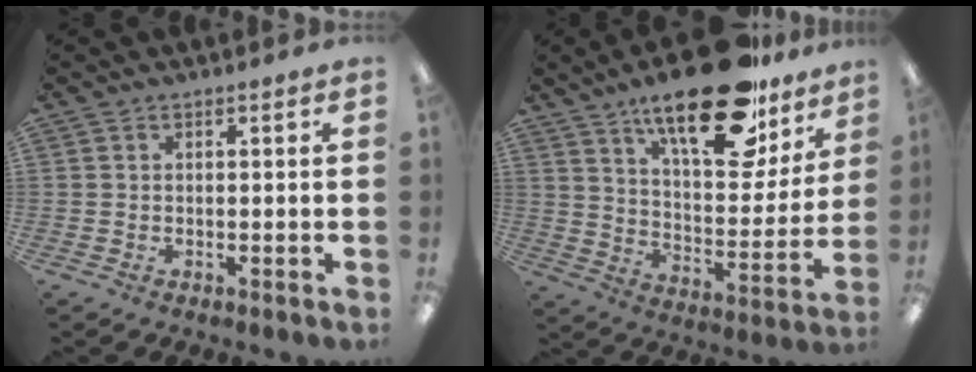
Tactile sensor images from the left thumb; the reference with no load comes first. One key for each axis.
{"total": 24.5, "fx": 17.2, "fy": 9.5, "fz": 14.7, "tx": -0.217, "ty": -0.104, "tz": 0.287}